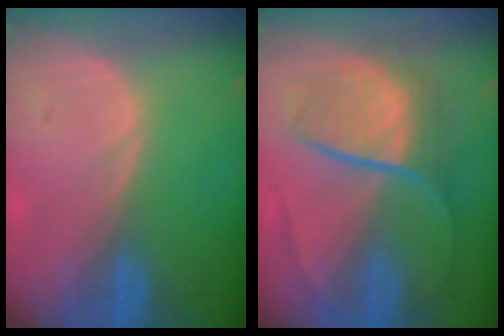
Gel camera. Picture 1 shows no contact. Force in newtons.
{"total": 9.1, "press": 7.6, "slide": 4.9}